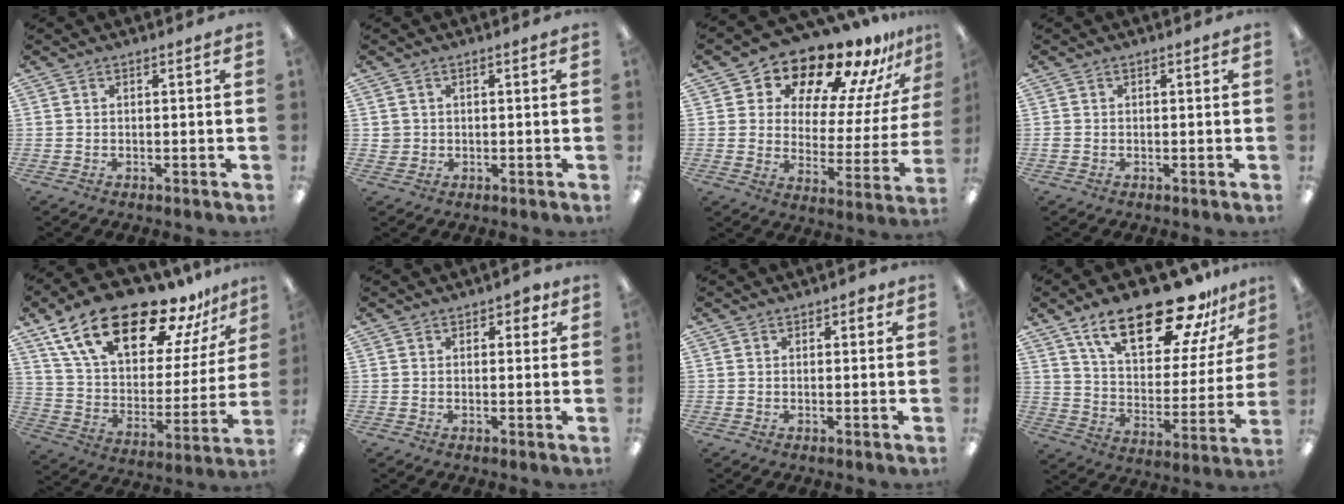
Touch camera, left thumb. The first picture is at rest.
{"total": 2.0, "force": [0.3, 2.0, 0.1], "torque": [-0.005, 0.003, 0.004]}
{"total": 14.7, "force": [13.0, 5.6, 4.2], "torque": [-0.077, -0.121, 0.218]}
{"total": 0.8, "force": [-0.2, 0.7, 0.3], "torque": [-0.004, 0.005, -0.006]}
{"total": 25.3, "force": [18.3, 10.1, 14.3], "torque": [-0.253, -0.112, 0.317]}
{"total": 2.1, "force": [1.3, 1.4, 1.0], "torque": [-0.005, -0.002, 0.018]}
{"total": 1.5, "force": [0.9, 1.0, 0.7], "torque": [-0.007, 0.001, 0.015]}
{"total": 23.9, "force": [16.6, 9.3, 14.5], "torque": [-0.233, -0.094, 0.282]}